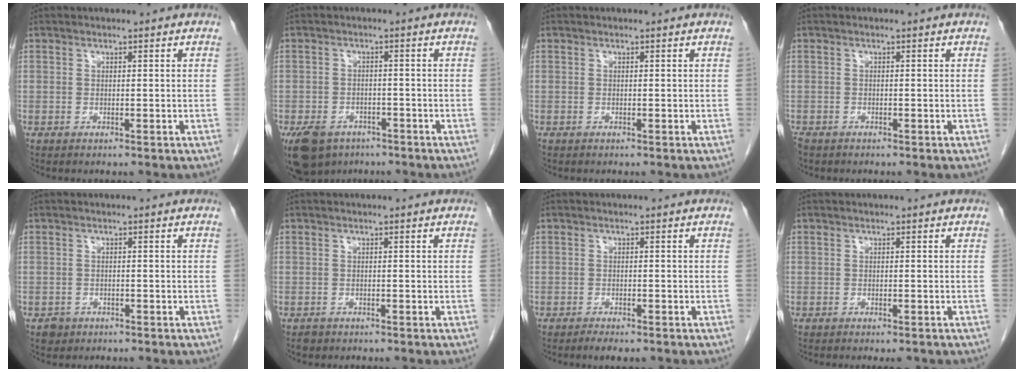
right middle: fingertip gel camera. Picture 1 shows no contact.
{"total": 8.6, "force": [-5.9, 5.5, 3.1], "torque": [-0.066, -0.002, -0.090]}
{"total": 0.0}
{"total": 2.0, "force": [-1.6, 1.1, 0.6], "torque": [-0.019, -0.004, -0.028]}
{"total": 1.6, "force": [-1.0, 1.2, 0.0], "torque": [-0.003, 0.005, -0.014]}
{"total": 0.9, "force": [-0.7, 0.6, 0.1], "torque": [-0.008, 0.001, -0.010]}
{"total": 2.1, "force": [-1.6, 0.7, 1.1], "torque": [-0.019, -0.003, -0.021]}
{"total": 1.6, "force": [-1.3, 0.5, 0.8], "torque": [-0.010, -0.003, -0.013]}